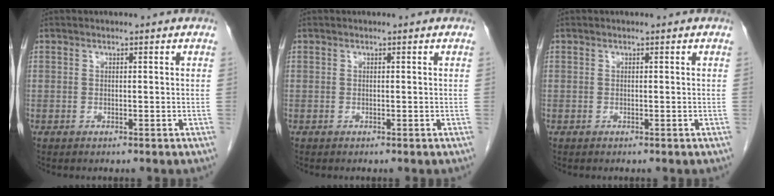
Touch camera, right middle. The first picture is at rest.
{"total": 0.0}
{"total": 0.0}